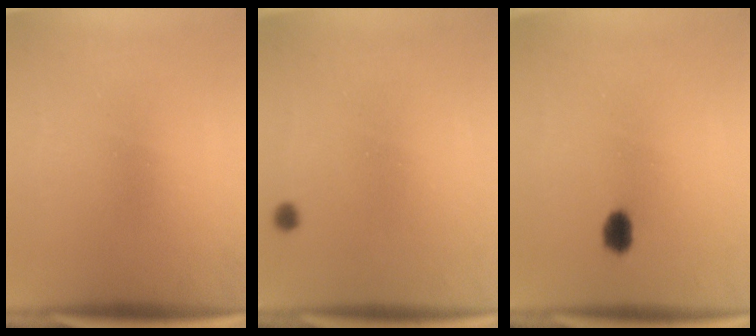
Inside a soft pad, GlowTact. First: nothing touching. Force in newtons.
{"total": 0.9}
{"total": 2.8}